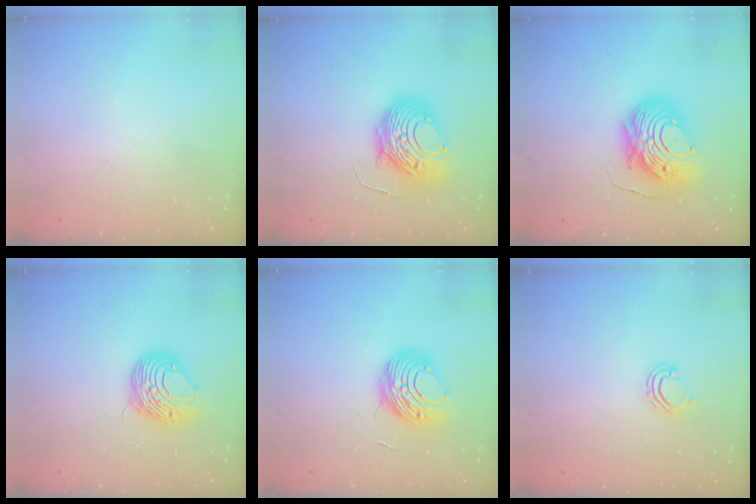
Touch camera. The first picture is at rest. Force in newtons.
{"total": 11.6, "press": 11.5, "slide": 1.2}
{"total": 12.9, "press": 12.8, "slide": 1.1}
{"total": 10.6, "press": 10.5, "slide": 1.0}
{"total": 9.7, "press": 9.6, "slide": 0.6}
{"total": 6.5, "press": 6.5, "slide": 0.4}